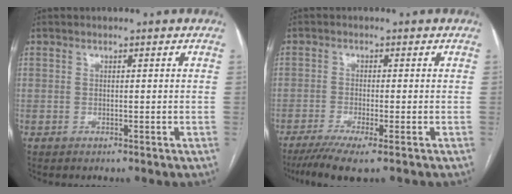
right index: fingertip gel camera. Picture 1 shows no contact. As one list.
[{"total": 6.1, "force": [-4.2, 0.1, 4.4], "torque": [-0.069, -0.014, -0.071]}]